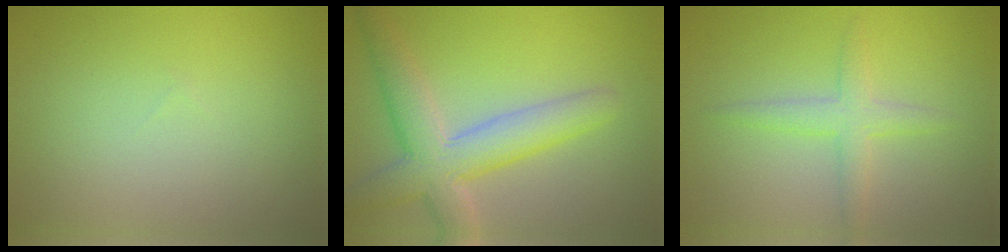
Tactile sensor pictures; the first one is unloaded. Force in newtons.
{"total": 6.4, "press": 6.4, "slide": 0.5}
{"total": 2.4, "press": 2.4, "slide": 0.0}